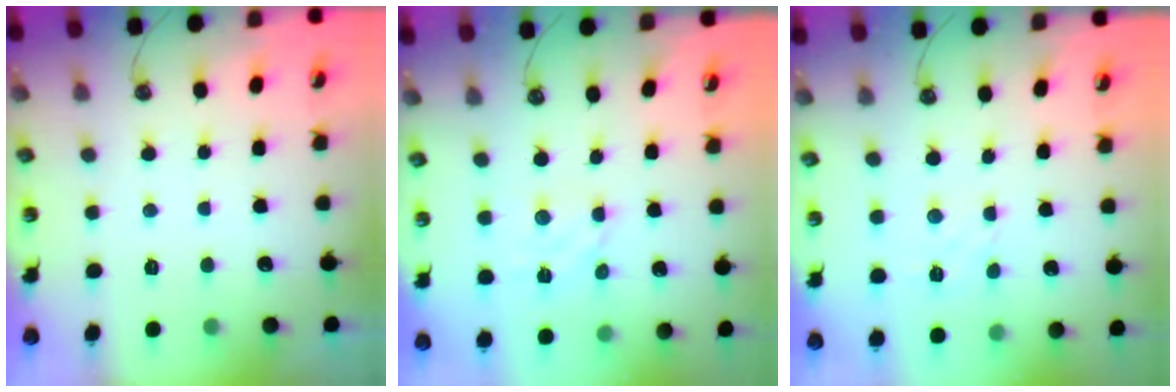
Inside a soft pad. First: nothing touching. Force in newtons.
{"total": 4.0, "press": 4.0, "slide": 0.7}
{"total": 1.8, "press": 1.7, "slide": 0.6}